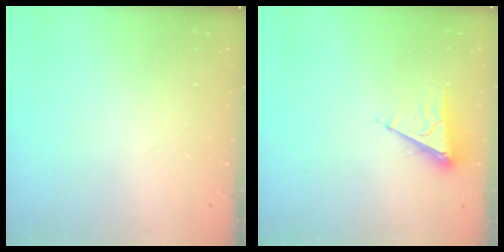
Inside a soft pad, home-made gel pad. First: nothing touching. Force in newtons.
{"total": 6.2, "press": 6.2, "slide": 0.5}